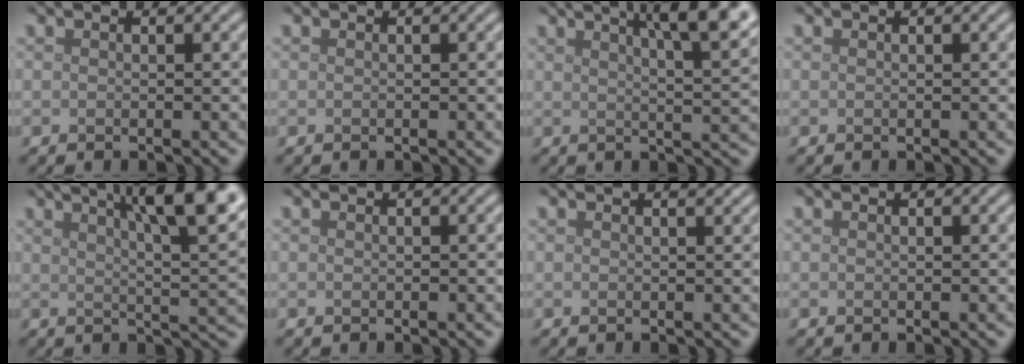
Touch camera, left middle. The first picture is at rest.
{"total": 0.0}
{"total": 10.2, "force": [5.5, 3.4, 8.0], "torque": [-0.069, 0.043, 0.048]}
{"total": 0.0}
{"total": 11.6, "force": [5.9, 3.4, 9.4], "torque": [-0.092, 0.035, 0.065]}
{"total": 0.0}
{"total": 0.9, "force": [0.7, 0.2, 0.5], "torque": [-0.005, 0.002, 0.012]}
{"total": 0.0}